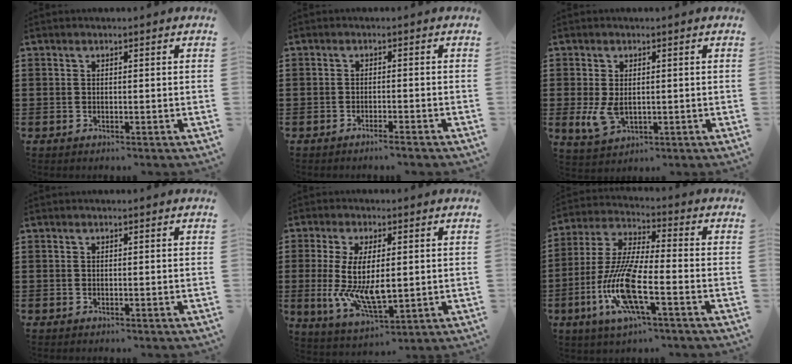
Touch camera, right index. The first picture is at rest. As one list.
[{"total": 1.6, "force": [-1.5, -0.2, 0.7], "torque": [-0.012, 0.000, -0.028]}, {"total": 3.9, "force": [-0.2, 2.3, 3.1], "torque": [-0.071, -0.002, -0.003]}, {"total": 0.0}, {"total": 10.3, "force": [-0.2, 4.3, 9.3], "torque": [-0.198, -0.009, -0.001]}, {"total": 12.0, "force": [-4.7, 2.5, 10.8], "torque": [-0.242, -0.015, -0.093]}]